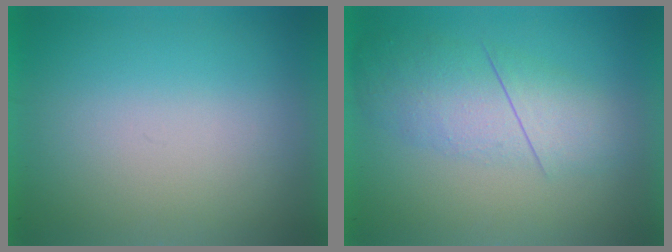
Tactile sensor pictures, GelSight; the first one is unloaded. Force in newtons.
{"total": 3.1}